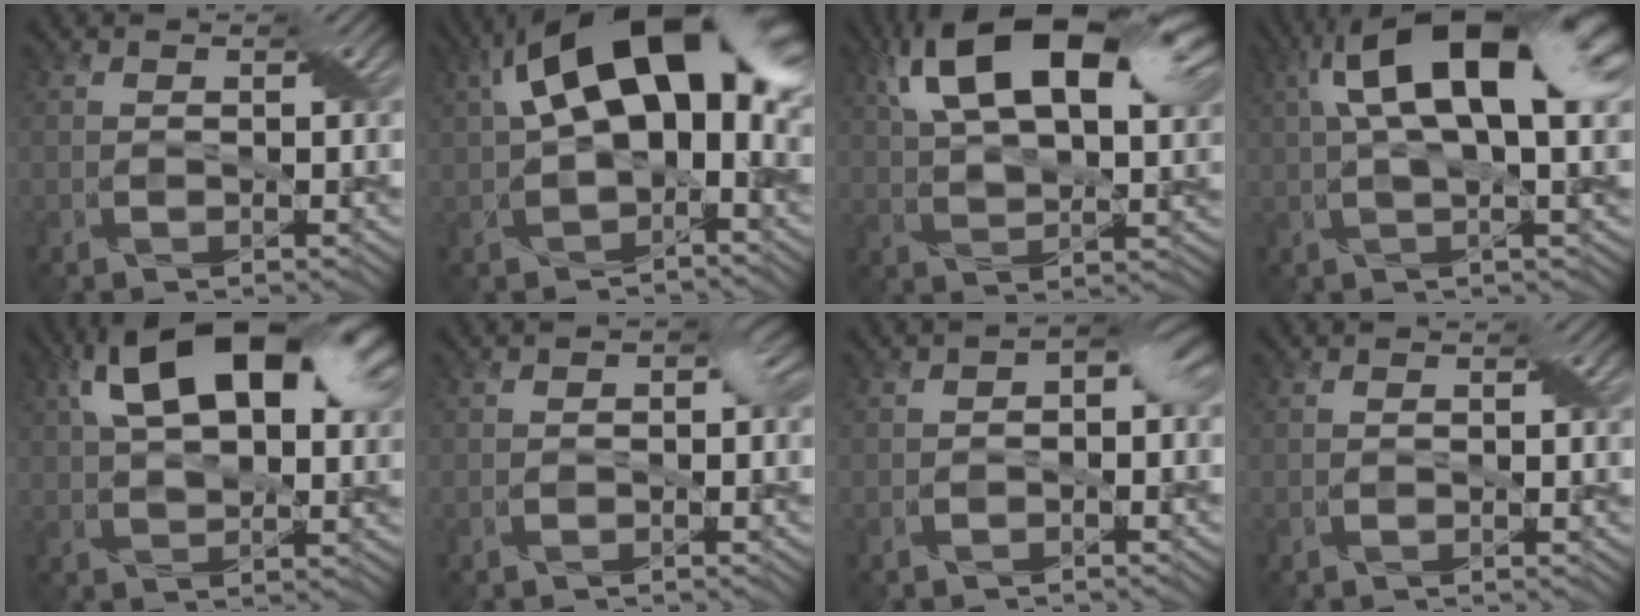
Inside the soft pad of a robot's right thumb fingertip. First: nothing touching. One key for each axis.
{"total": 16.8, "fx": 3.4, "fy": 8.9, "fz": 13.8, "tx": -0.228, "ty": 0.020, "tz": 0.052}
{"total": 17.8, "fx": 8.6, "fy": 7.4, "fz": 13.7, "tx": -0.254, "ty": 0.042, "tz": 0.125}
{"total": 15.7, "fx": 5.2, "fy": 6.0, "fz": 13.5, "tx": -0.219, "ty": 0.040, "tz": 0.065}
{"total": 17.8, "fx": 7.4, "fy": 8.8, "fz": 13.6, "tx": -0.241, "ty": 0.060, "tz": 0.099}
{"total": 3.3, "fx": -0.5, "fy": 2.0, "fz": 2.6, "tx": -0.029, "ty": -0.005, "tz": -0.009}
{"total": 7.3, "fx": -0.3, "fy": 4.7, "fz": 5.6, "tx": -0.036, "ty": 0.010, "tz": -0.008}
{"total": 0.0}